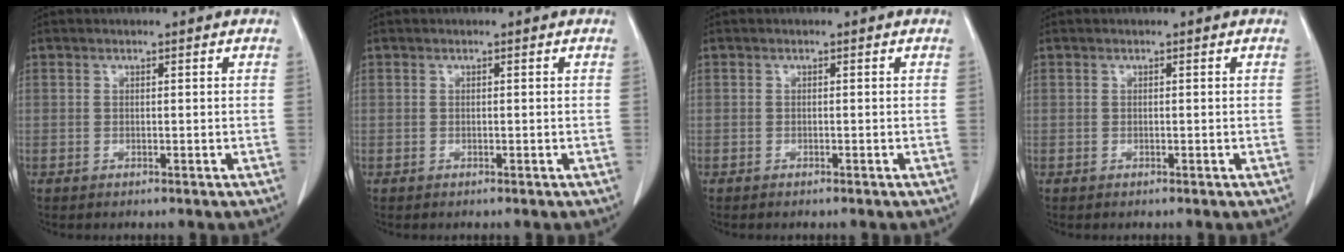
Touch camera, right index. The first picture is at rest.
{"total": 0.0}
{"total": 0.6, "force": [-0.5, 0.0, 0.3], "torque": [-0.006, -0.002, -0.008]}
{"total": 0.0}